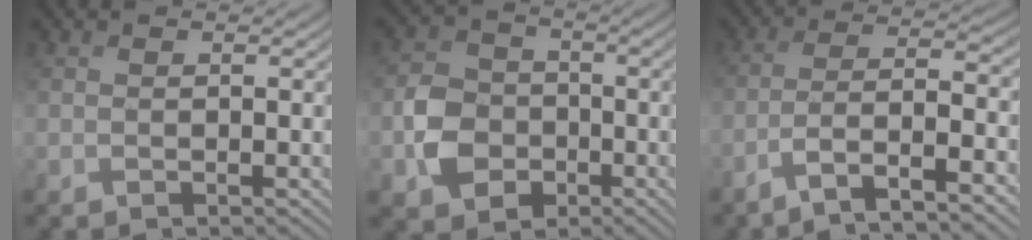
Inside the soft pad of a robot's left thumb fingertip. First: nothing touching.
{"total": 6.7, "force": [-2.1, 5.6, 3.0], "torque": [-0.063, -0.005, -0.051]}
{"total": 9.3, "force": [-6.1, 1.4, 6.9], "torque": [-0.100, 0.024, -0.109]}